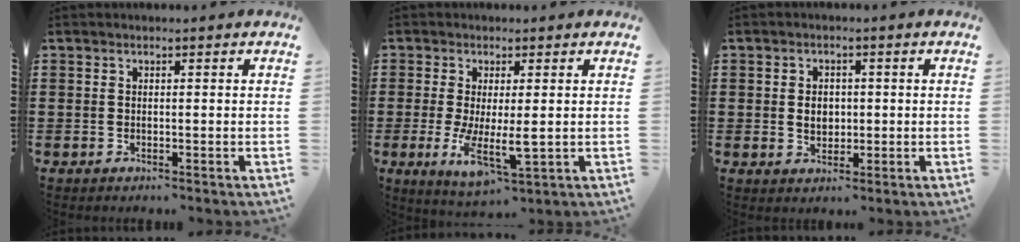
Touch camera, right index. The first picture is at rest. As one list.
[{"total": 6.9, "force": [-0.5, 2.4, 6.5], "torque": [-0.120, -0.014, -0.004]}, {"total": 3.2, "force": [-0.1, 2.4, 2.2], "torque": [-0.039, 0.004, -0.006]}]